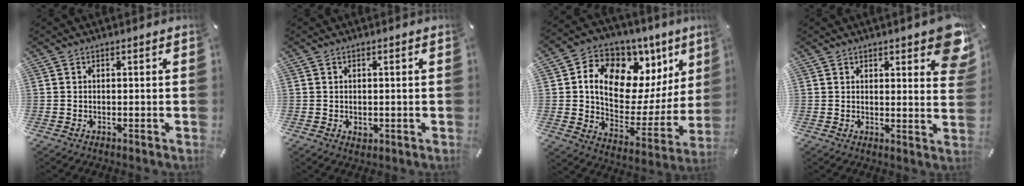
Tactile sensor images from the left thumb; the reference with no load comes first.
{"total": 1.3, "force": [-0.1, 1.2, 0.6], "torque": [-0.012, 0.003, -0.002]}
{"total": 14.7, "force": [6.5, 10.4, 8.1], "torque": [-0.121, -0.055, 0.114]}
{"total": 8.1, "force": [5.3, 3.0, 5.3], "torque": [-0.058, -0.033, 0.088]}